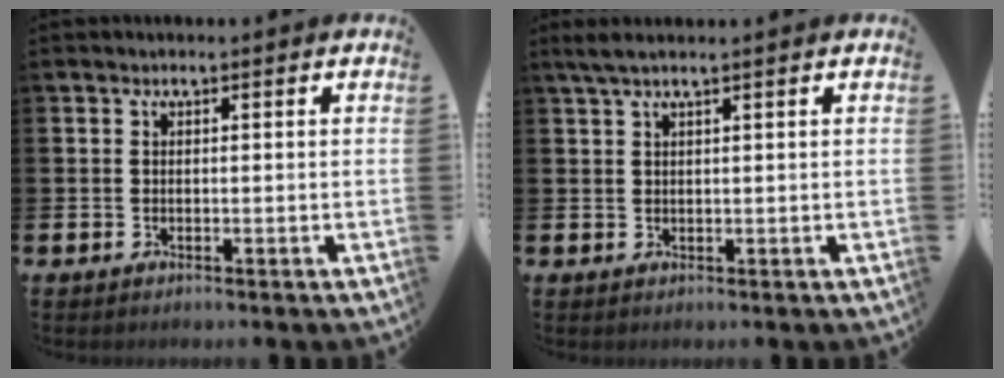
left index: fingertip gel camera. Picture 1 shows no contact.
{"total": 1.9, "force": [1.3, -0.1, 1.4], "torque": [-0.036, 0.004, 0.024]}